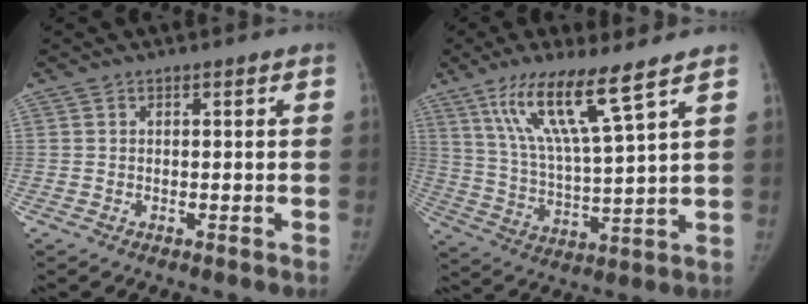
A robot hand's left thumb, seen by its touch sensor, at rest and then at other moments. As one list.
[{"total": 14.2, "force": [8.8, 1.3, 11.1], "torque": [-0.211, -0.043, 0.175]}]